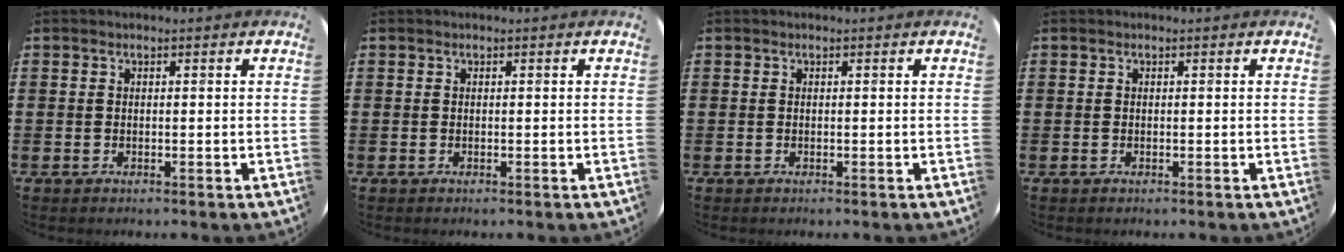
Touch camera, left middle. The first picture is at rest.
{"total": 0.0}
{"total": 0.0}
{"total": 0.0}